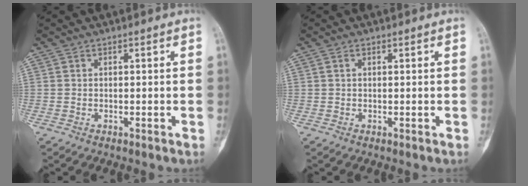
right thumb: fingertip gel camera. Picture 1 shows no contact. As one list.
[{"total": 0.7, "force": [0.3, 0.3, 0.5], "torque": [-0.012, 0.002, 0.005]}]